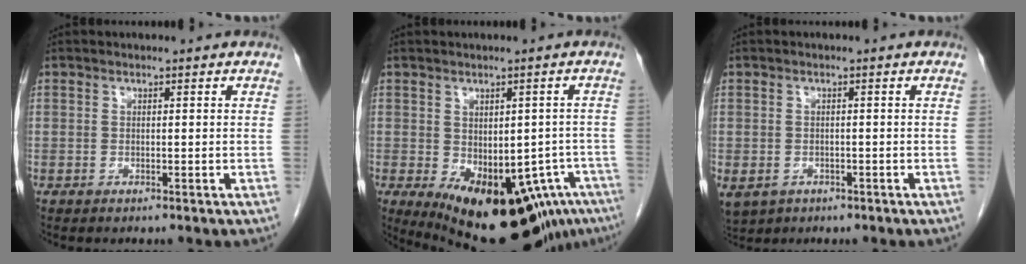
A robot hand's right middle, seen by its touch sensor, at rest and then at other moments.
{"total": 20.2, "force": [-12.0, 8.8, 13.6], "torque": [-0.174, -0.027, -0.136]}
{"total": 13.7, "force": [-6.2, 10.9, 5.6], "torque": [-0.175, -0.017, -0.076]}